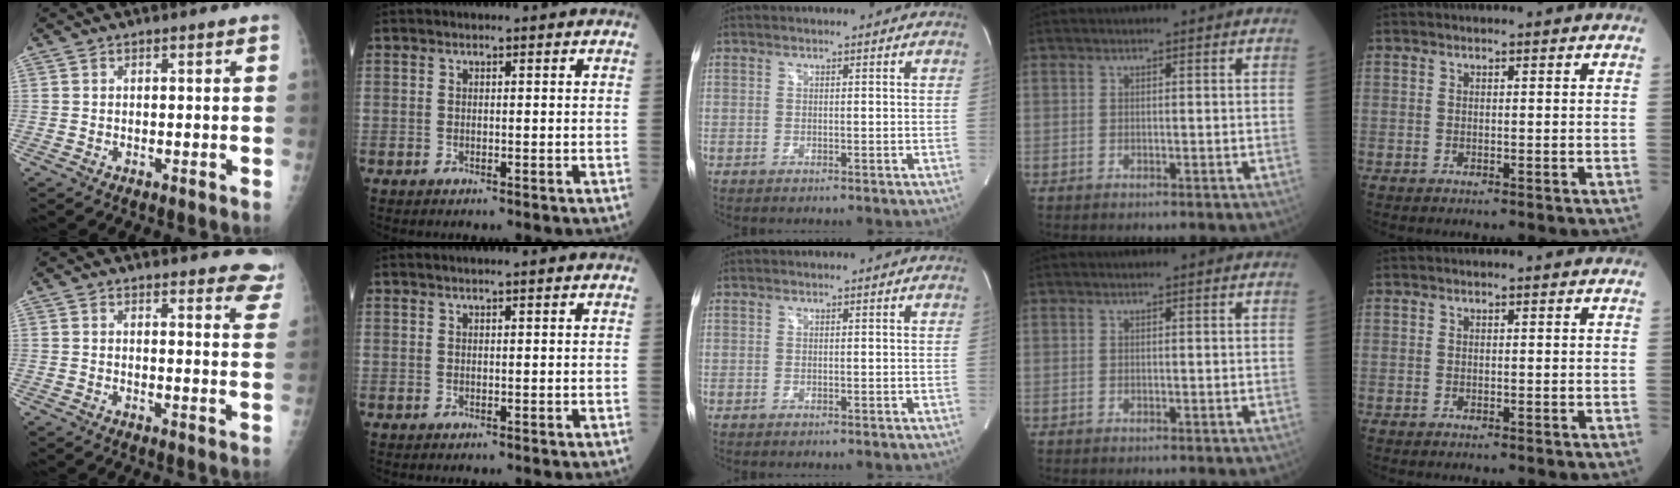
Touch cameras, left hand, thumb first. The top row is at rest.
{"thumb": {"total": 9.8, "force": [9.0, 2.6, 2.6], "torque": [0.014, -0.050, 0.072]}, "index": {"total": 1.8, "force": [1.5, -0.3, 0.8], "torque": [-0.011, 0.008, 0.025]}}